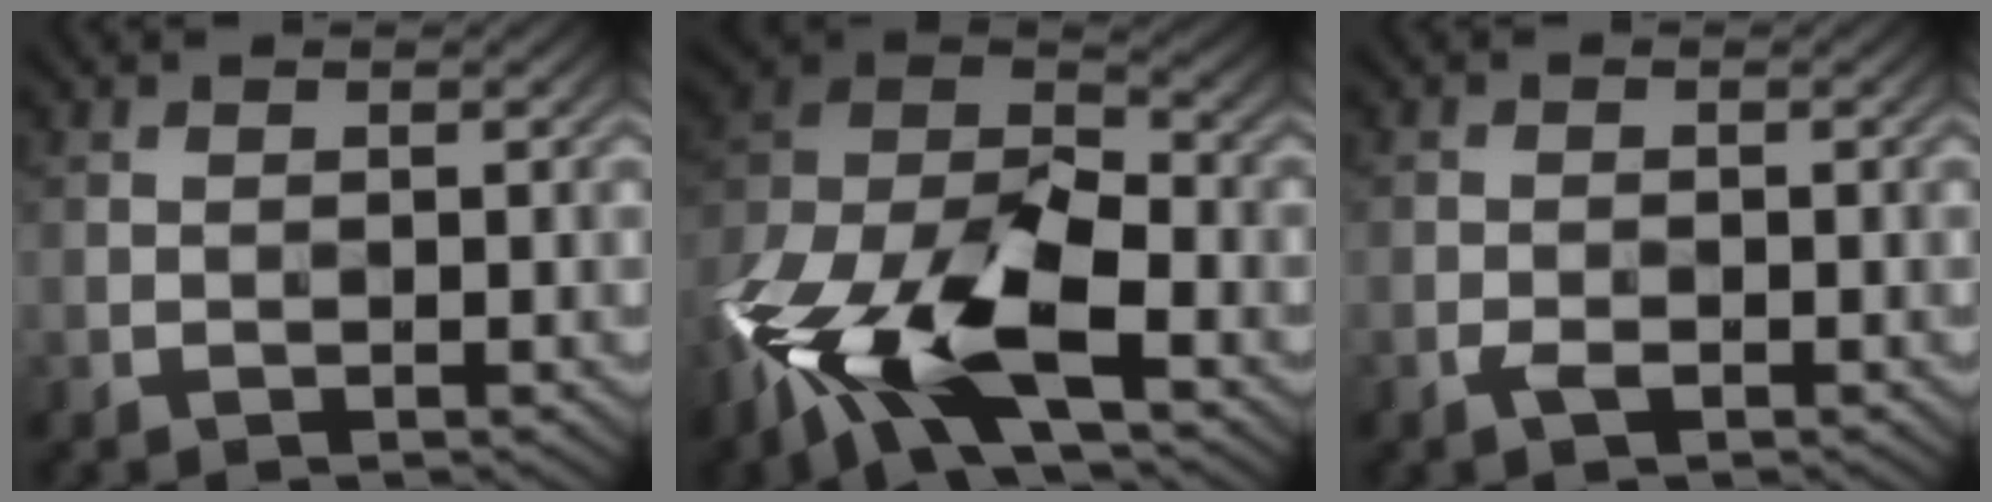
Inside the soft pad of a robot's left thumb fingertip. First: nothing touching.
{"total": 17.1, "force": [-8.7, 8.4, 12.0], "torque": [-0.274, -0.031, -0.184]}
{"total": 1.5, "force": [-0.9, 0.8, 0.9], "torque": [-0.019, -0.002, -0.020]}